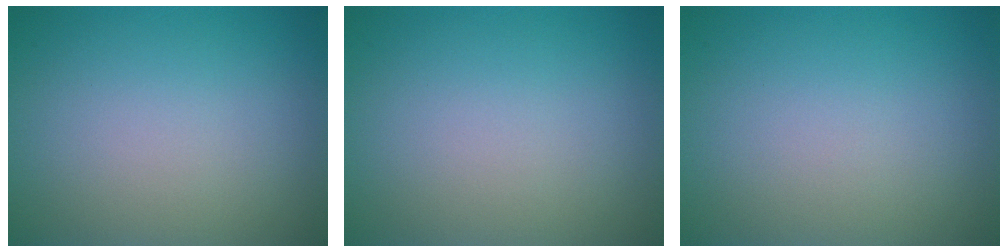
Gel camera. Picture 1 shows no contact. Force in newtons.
{"total": 0.0}
{"total": 0.0}